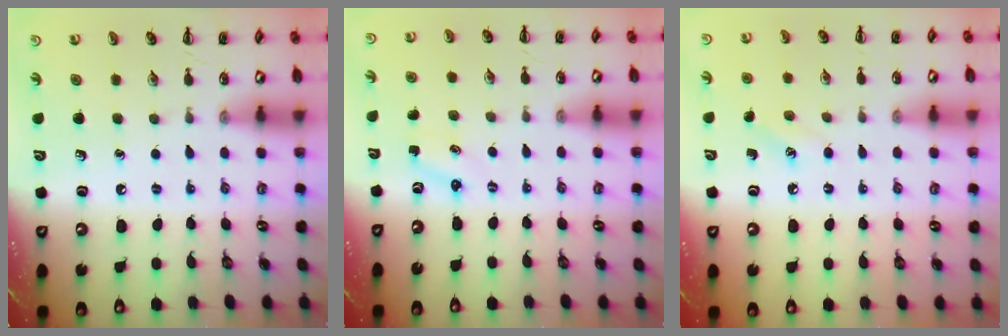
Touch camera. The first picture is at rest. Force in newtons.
{"total": 1.6, "press": 1.5, "slide": 0.5}
{"total": 6.6, "press": 6.4, "slide": 1.8}